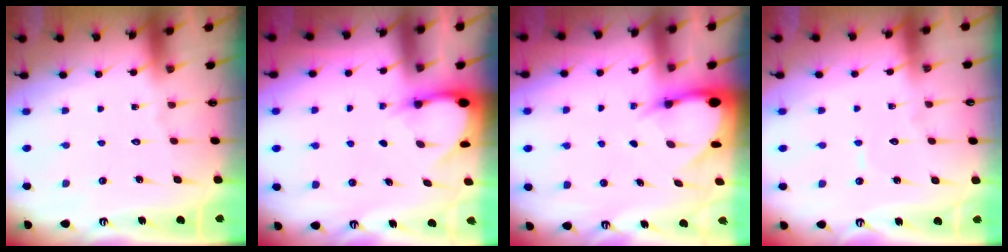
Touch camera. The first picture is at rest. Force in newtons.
{"total": 3.1, "press": 3.1, "slide": 0.2}
{"total": 4.0, "press": 4.0, "slide": 0.6}
{"total": 3.5, "press": 3.5, "slide": 0.2}